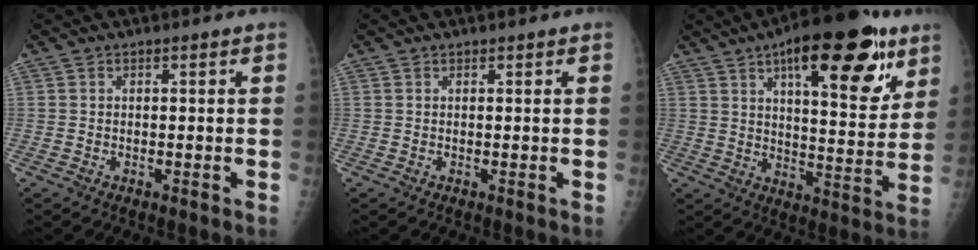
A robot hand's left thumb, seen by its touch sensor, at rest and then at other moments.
{"total": 0.0}
{"total": 22.1, "force": [11.5, 8.0, 17.1], "torque": [-0.212, -0.038, 0.167]}